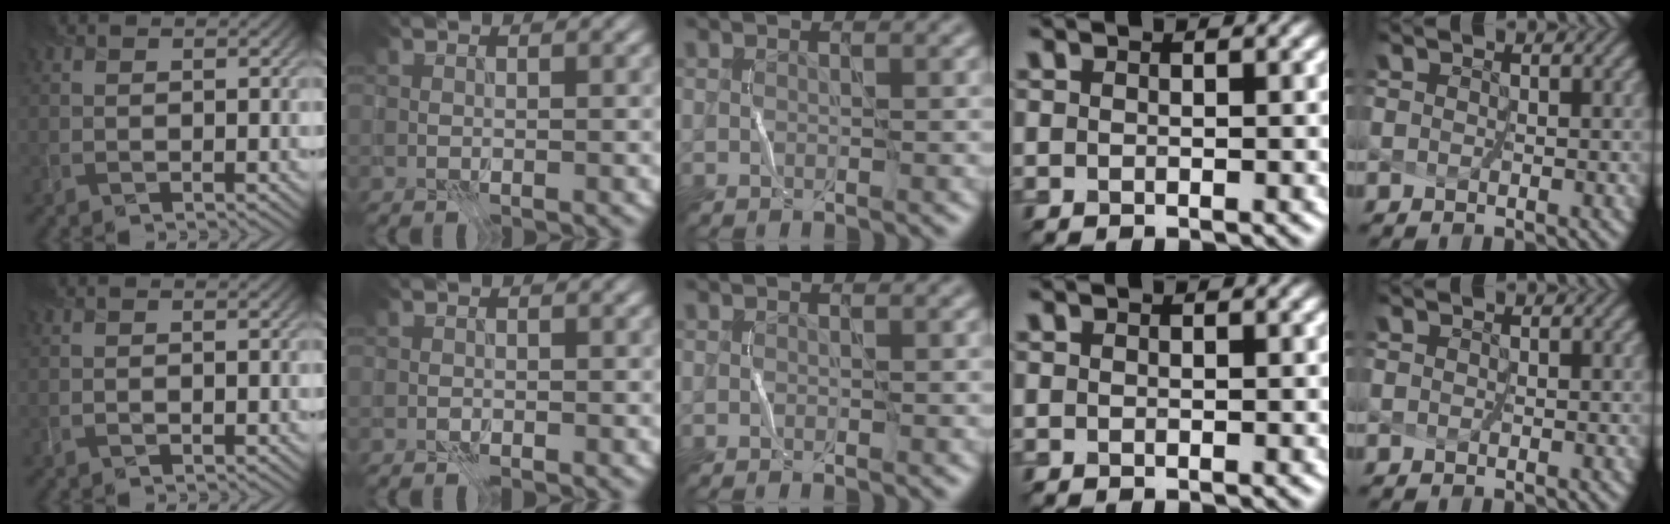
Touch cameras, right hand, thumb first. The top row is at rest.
{}